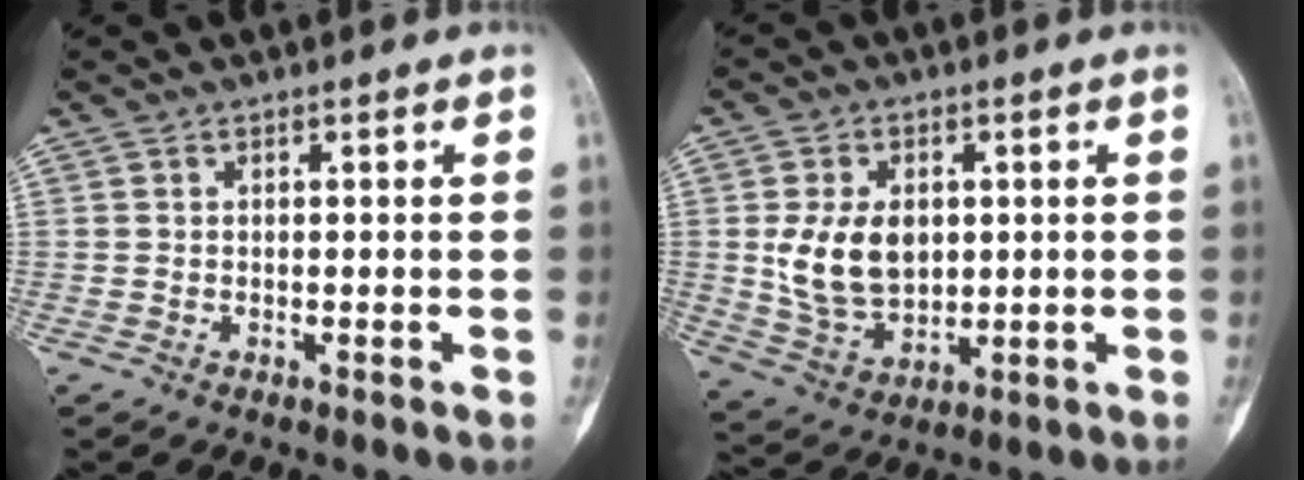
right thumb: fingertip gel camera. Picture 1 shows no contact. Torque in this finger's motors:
{"motor_torque": [0.85, 0.73, 0.69, -0.47, 0.03]}